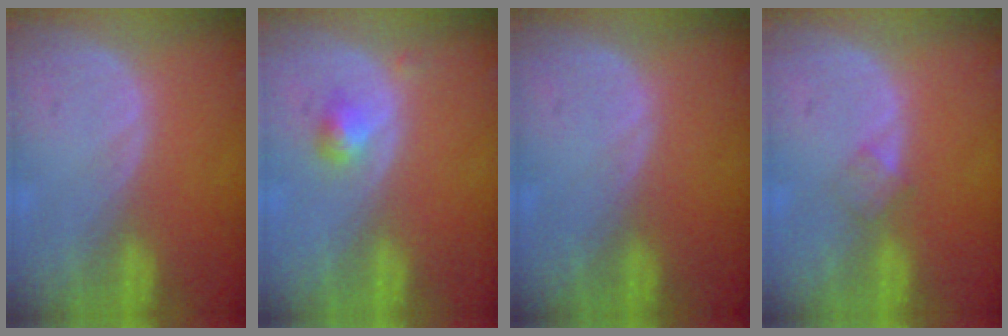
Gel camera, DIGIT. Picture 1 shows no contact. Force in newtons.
{"total": 2.2, "press": 2.2, "slide": 0.2}
{"total": 0.0}
{"total": 1.8, "press": 1.8, "slide": 0.2}